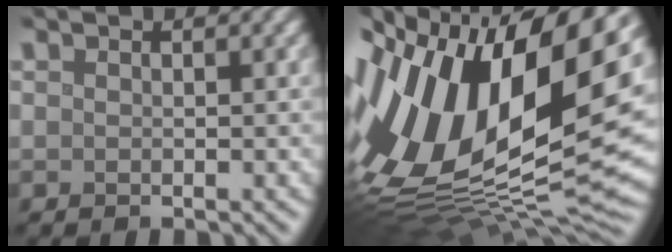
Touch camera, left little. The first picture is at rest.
{"total": 19.8, "force": [3.0, 10.5, 16.5], "torque": [-0.343, -0.015, 0.056]}